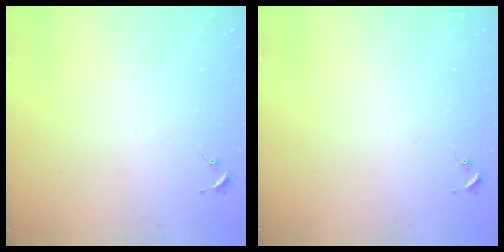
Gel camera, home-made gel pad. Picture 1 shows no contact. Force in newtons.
{"total": 0.0}